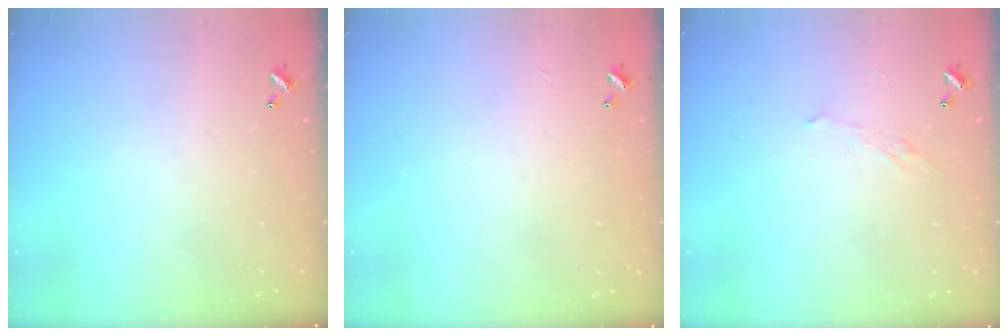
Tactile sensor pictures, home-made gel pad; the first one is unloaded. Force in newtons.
{"total": 2.6, "press": 2.6, "slide": 0.3}
{"total": 1.1, "press": 0.8, "slide": 0.7}